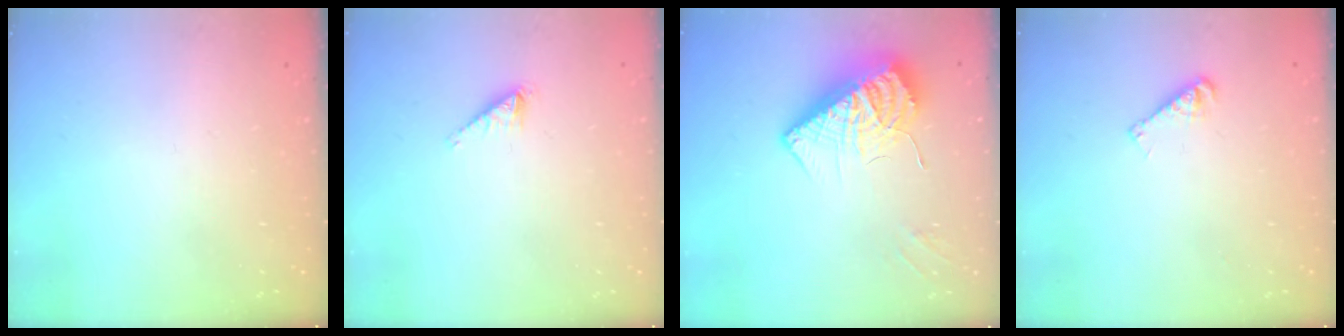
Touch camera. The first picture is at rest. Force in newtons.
{"total": 0.8, "press": 0.8, "slide": 0.1}
{"total": 14.0, "press": 13.9, "slide": 1.2}
{"total": 4.5, "press": 4.5, "slide": 0.3}